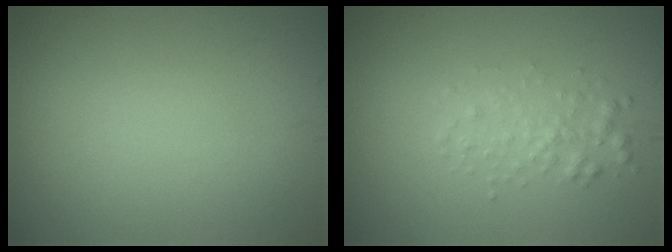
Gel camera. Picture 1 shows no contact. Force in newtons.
{"total": 1.7, "press": 1.7, "slide": 0.0}